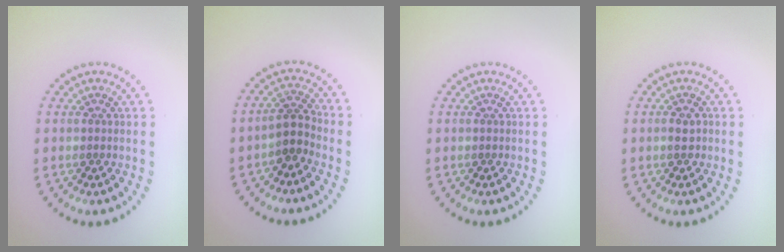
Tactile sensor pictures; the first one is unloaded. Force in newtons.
{"total": 2.4, "press": 1.9, "slide": 1.6}
{"total": 0.0}
{"total": 1.1, "press": 1.1, "slide": 0.2}